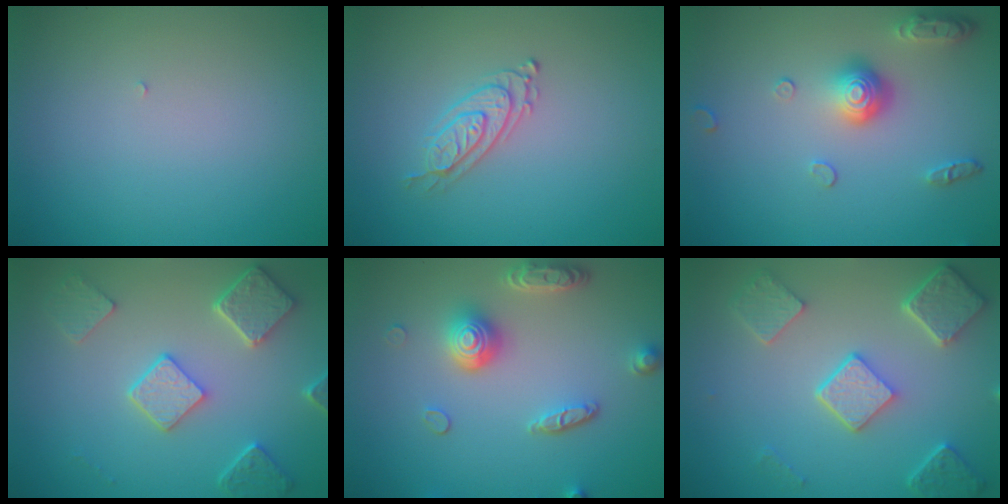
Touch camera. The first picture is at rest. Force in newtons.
{"total": 2.3, "press": 2.1, "slide": 0.9}
{"total": 3.7, "press": 2.9, "slide": 2.4}
{"total": 4.9, "press": 3.8, "slide": 3.2}
{"total": 4.4, "press": 3.5, "slide": 2.7}
{"total": 5.3, "press": 4.2, "slide": 3.3}